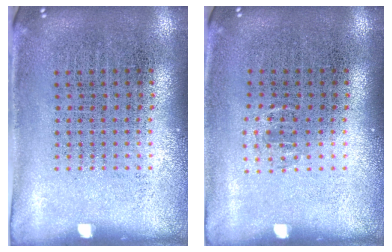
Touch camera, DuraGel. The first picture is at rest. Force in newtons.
{"total": 0.5, "press": 0.5, "slide": 0.3}